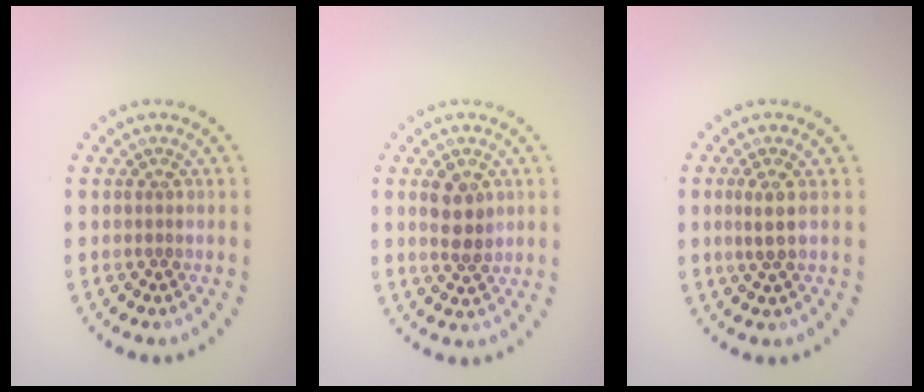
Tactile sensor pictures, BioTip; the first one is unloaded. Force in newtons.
{"total": 2.8, "press": 2.7, "slide": 0.7}
{"total": 1.7, "press": 1.4, "slide": 1.0}